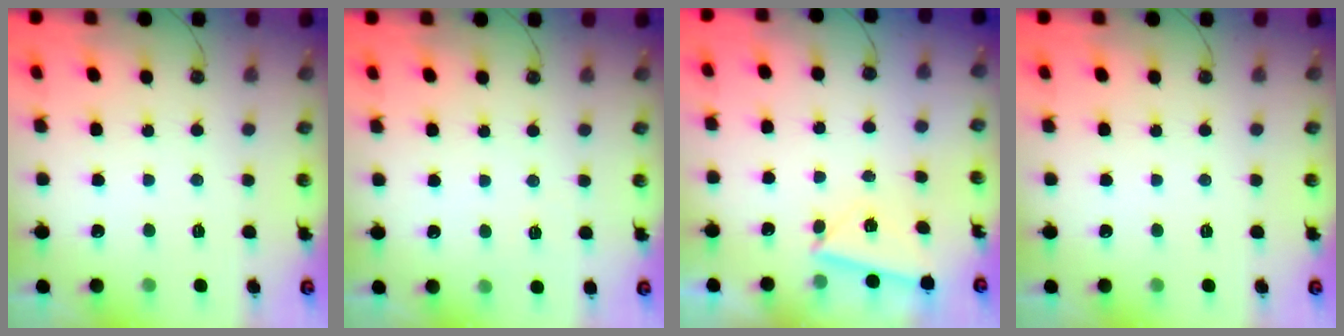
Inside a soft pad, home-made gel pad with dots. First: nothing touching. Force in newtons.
{"total": 1.7, "press": 1.7, "slide": 0.4}
{"total": 2.7, "press": 2.0, "slide": 1.7}
{"total": 0.0}